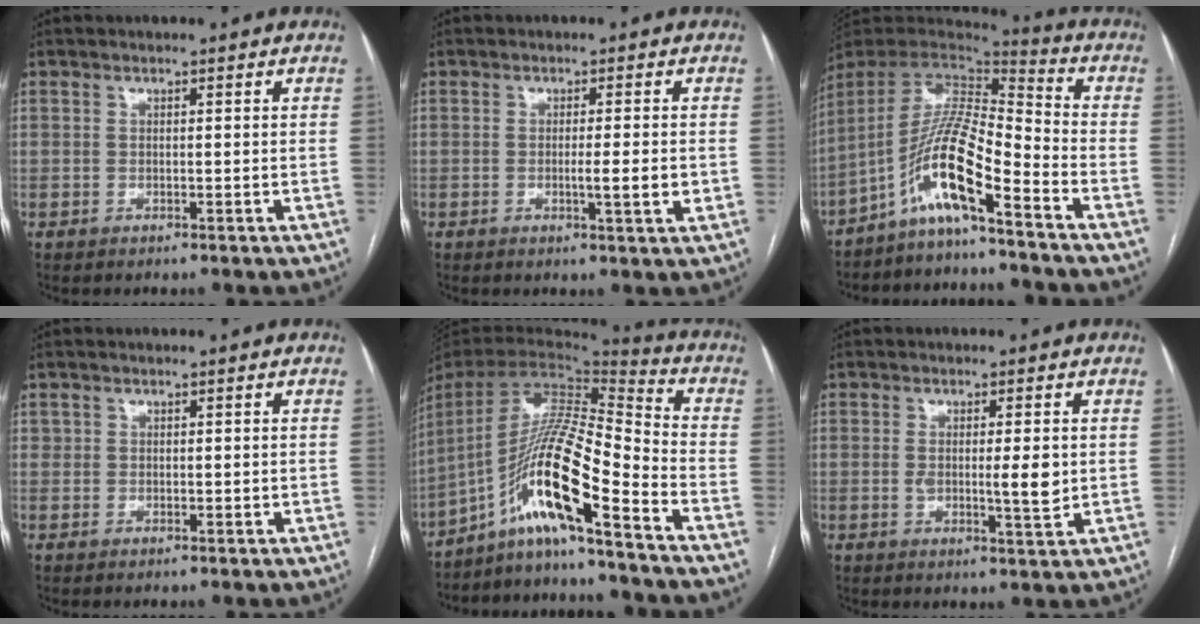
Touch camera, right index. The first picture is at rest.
{"total": 3.8, "force": [-0.6, 0.0, 3.8], "torque": [-0.061, -0.006, -0.009]}
{"total": 12.5, "force": [-7.4, 1.0, 10.1], "torque": [-0.195, 0.008, -0.140]}
{"total": 1.0, "force": [0.5, 0.7, 0.4], "torque": [-0.001, -0.001, 0.007]}
{"total": 16.0, "force": [-9.8, -0.2, 12.7], "torque": [-0.240, 0.012, -0.180]}
{"total": 4.9, "force": [0.2, 0.9, 4.8], "torque": [-0.078, -0.008, 0.001]}